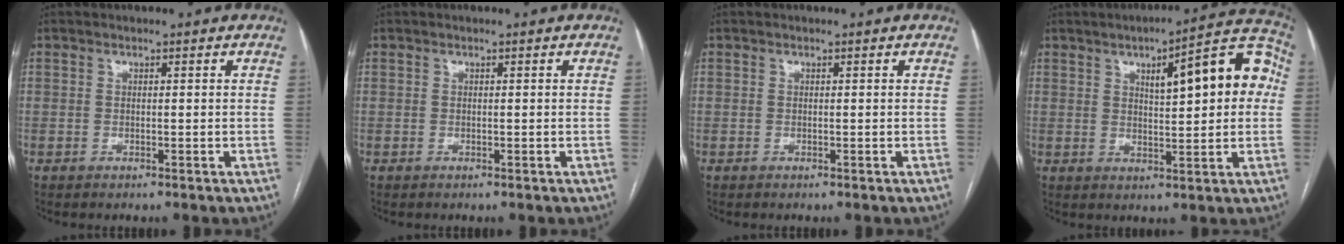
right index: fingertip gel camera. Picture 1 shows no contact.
{"total": 0.0}
{"total": 0.0}
{"total": 13.5, "force": [3.1, 3.3, 12.7], "torque": [-0.161, 0.037, 0.039]}